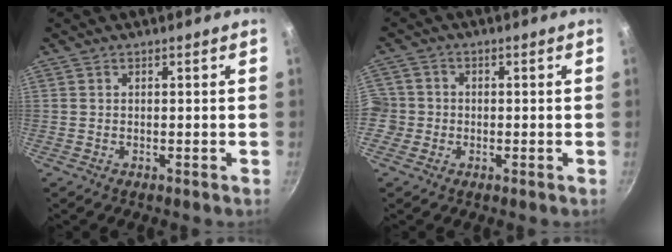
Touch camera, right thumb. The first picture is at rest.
{"total": 5.0, "force": [-1.2, 4.7, 1.3], "torque": [-0.007, 0.014, -0.029]}